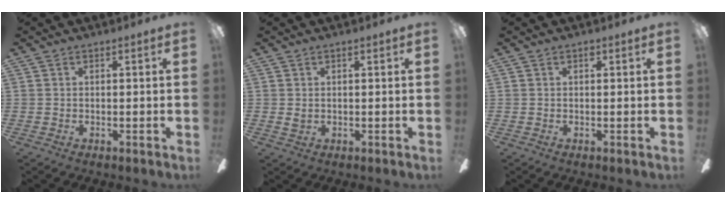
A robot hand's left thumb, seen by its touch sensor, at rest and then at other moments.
{"total": 1.2, "force": [0.4, 0.9, 0.7], "torque": [-0.016, 0.004, 0.006]}
{"total": 0.8, "force": [0.5, 0.5, 0.4], "torque": [-0.010, 0.004, 0.008]}